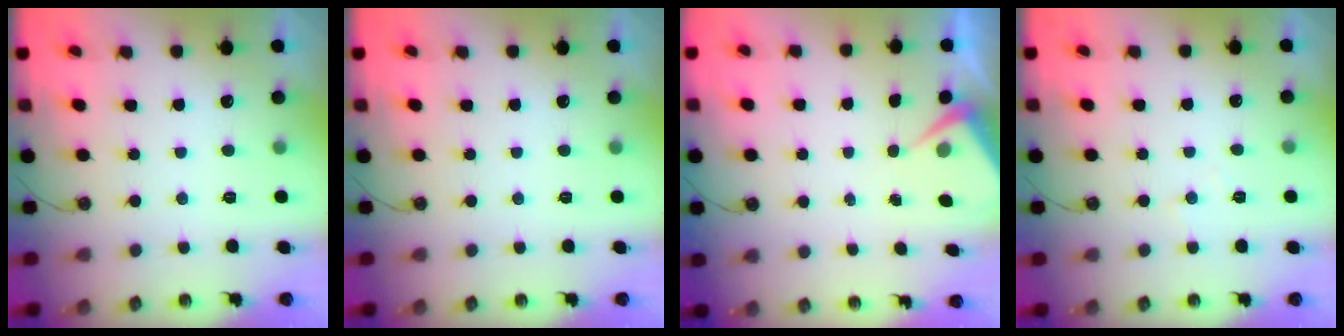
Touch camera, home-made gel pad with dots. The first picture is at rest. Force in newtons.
{"total": 0.0}
{"total": 4.2, "press": 4.2, "slide": 0.6}
{"total": 3.8, "press": 3.7, "slide": 0.6}